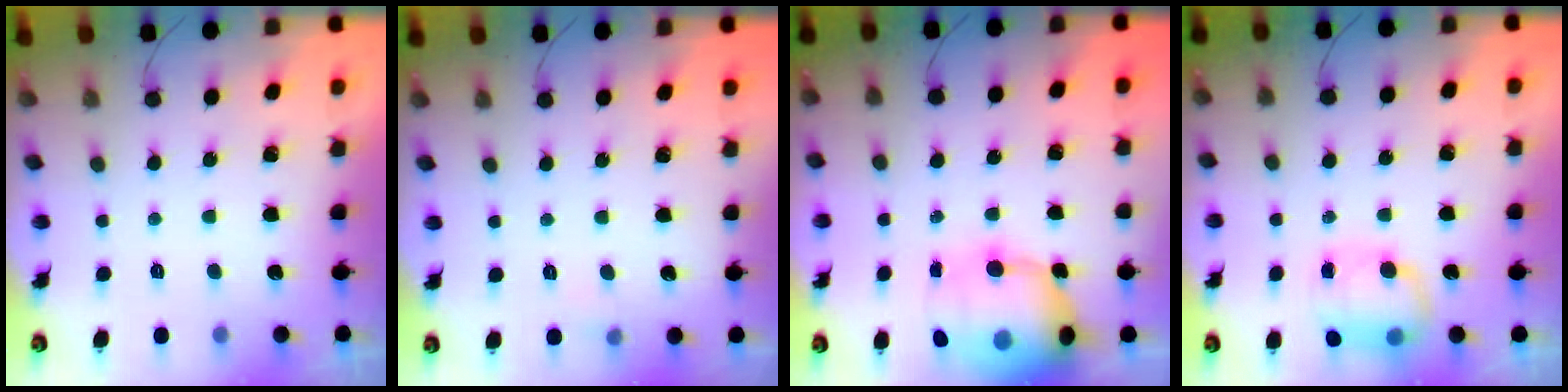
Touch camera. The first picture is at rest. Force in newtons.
{"total": 2.5, "press": 2.3, "slide": 1.1}
{"total": 17.7, "press": 17.2, "slide": 4.0}
{"total": 8.0, "press": 8.0, "slide": 0.5}